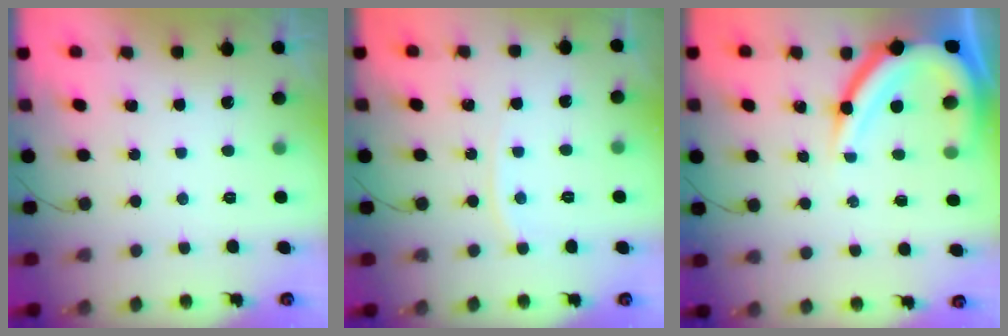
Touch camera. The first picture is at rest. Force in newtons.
{"total": 3.5, "press": 3.5, "slide": 0.5}
{"total": 14.3, "press": 14.3, "slide": 1.3}